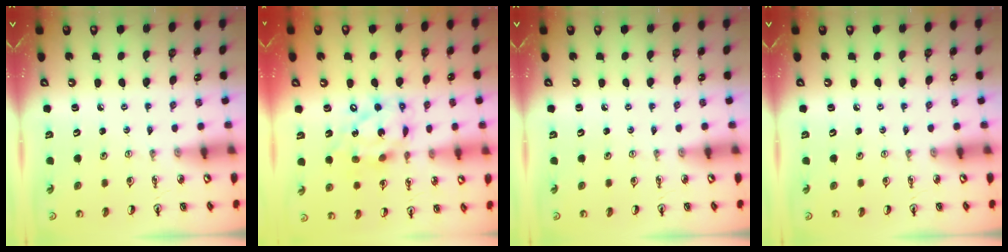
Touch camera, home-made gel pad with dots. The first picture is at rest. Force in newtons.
{"total": 14.8, "press": 14.8, "slide": 1.2}
{"total": 0.0}
{"total": 0.0}